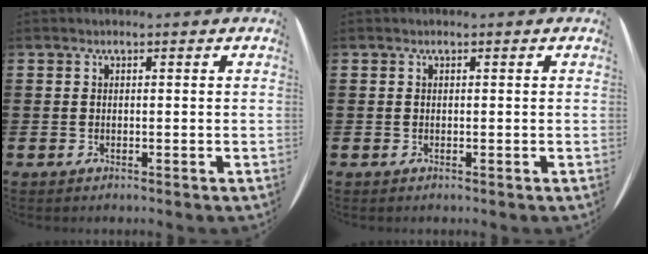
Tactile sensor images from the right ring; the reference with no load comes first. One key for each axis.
{"total": 0.0}